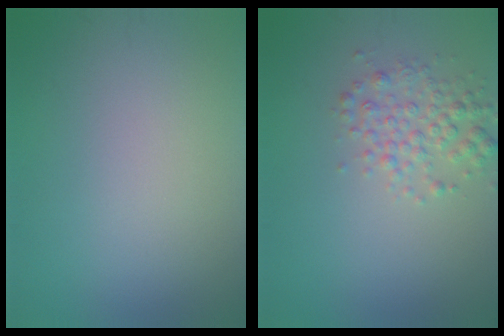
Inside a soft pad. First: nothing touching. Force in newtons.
{"total": 2.7, "press": 2.7, "slide": 0.0}